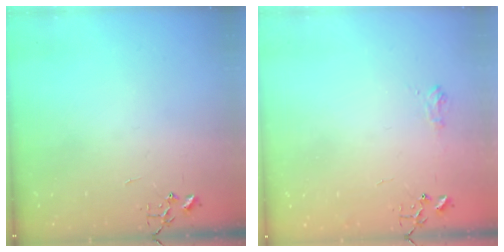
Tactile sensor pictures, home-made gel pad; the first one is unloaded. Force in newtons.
{"total": 7.1, "press": 7.1, "slide": 0.8}